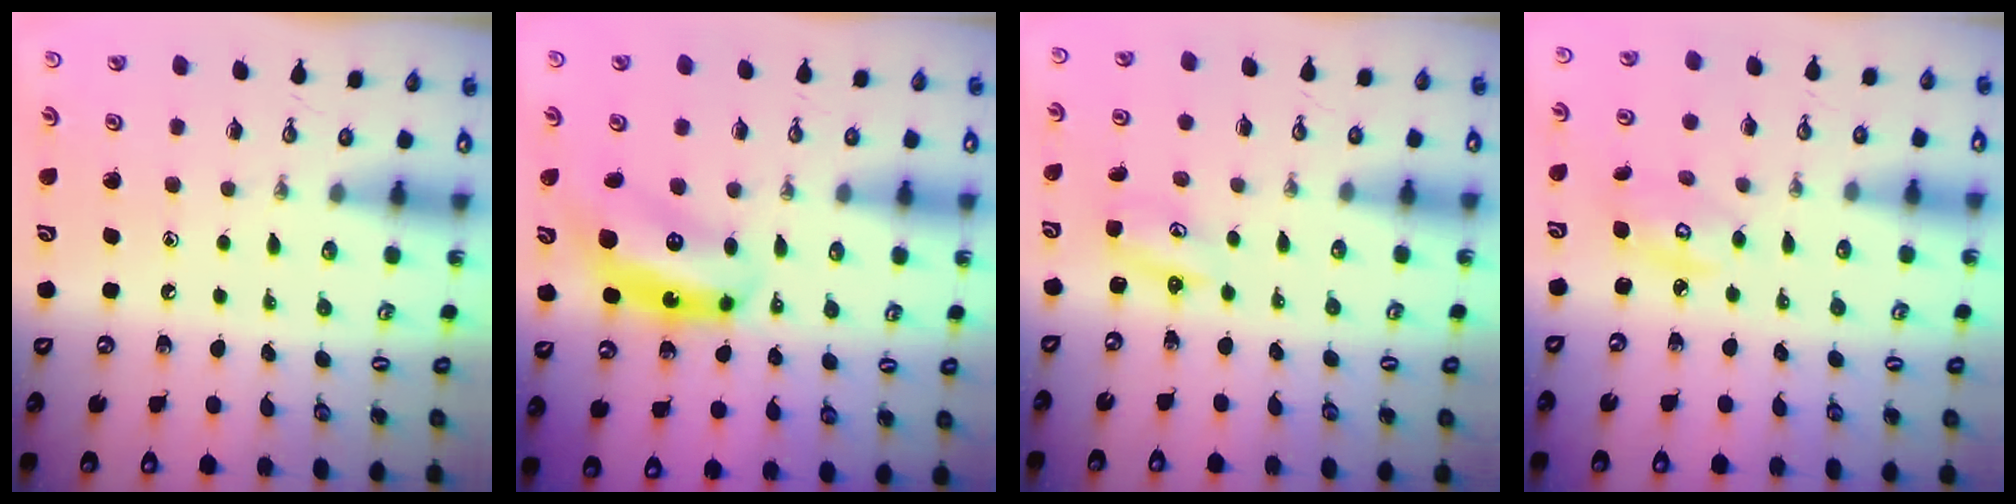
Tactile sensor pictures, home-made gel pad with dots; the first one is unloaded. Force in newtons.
{"total": 7.9, "press": 7.9, "slide": 0.5}
{"total": 2.7, "press": 2.7, "slide": 0.3}
{"total": 4.5, "press": 4.4, "slide": 0.2}